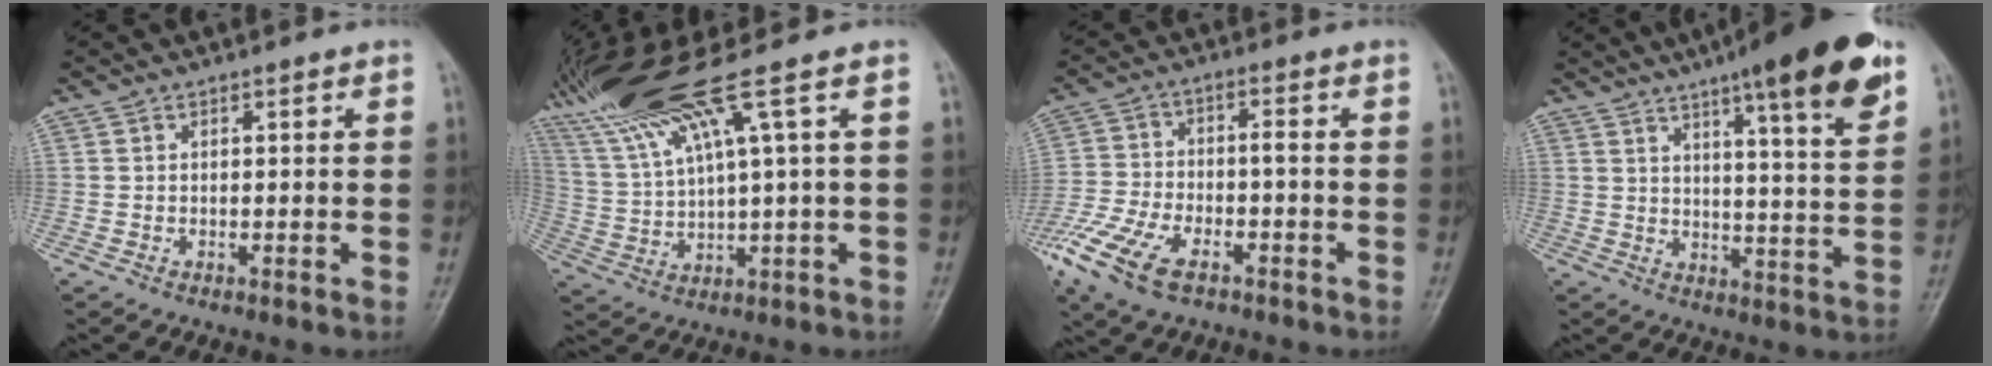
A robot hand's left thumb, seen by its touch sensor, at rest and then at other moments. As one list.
[{"total": 15.6, "force": [8.9, 0.5, 12.8], "torque": [-0.263, -0.012, 0.176]}, {"total": 13.3, "force": [-7.2, 5.3, 9.8], "torque": [-0.213, 0.013, -0.135]}, {"total": 17.6, "force": [10.8, 2.6, 13.6], "torque": [-0.172, -0.045, 0.148]}]